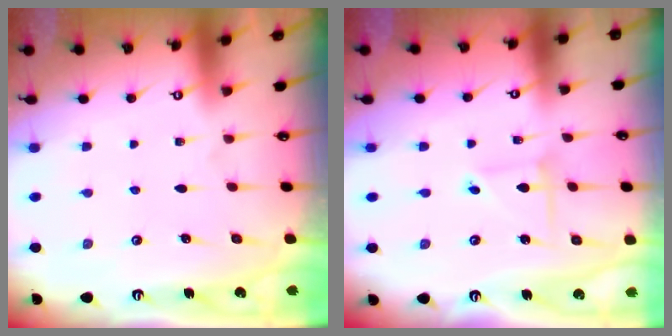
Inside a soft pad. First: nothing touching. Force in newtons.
{"total": 3.2, "press": 3.2, "slide": 0.3}